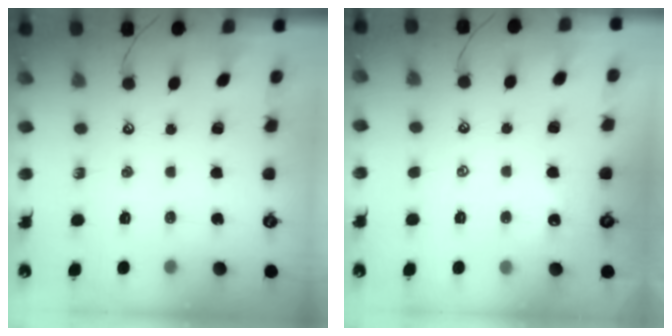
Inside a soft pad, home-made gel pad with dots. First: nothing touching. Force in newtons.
{"total": 2.4, "press": 2.3, "slide": 0.3}